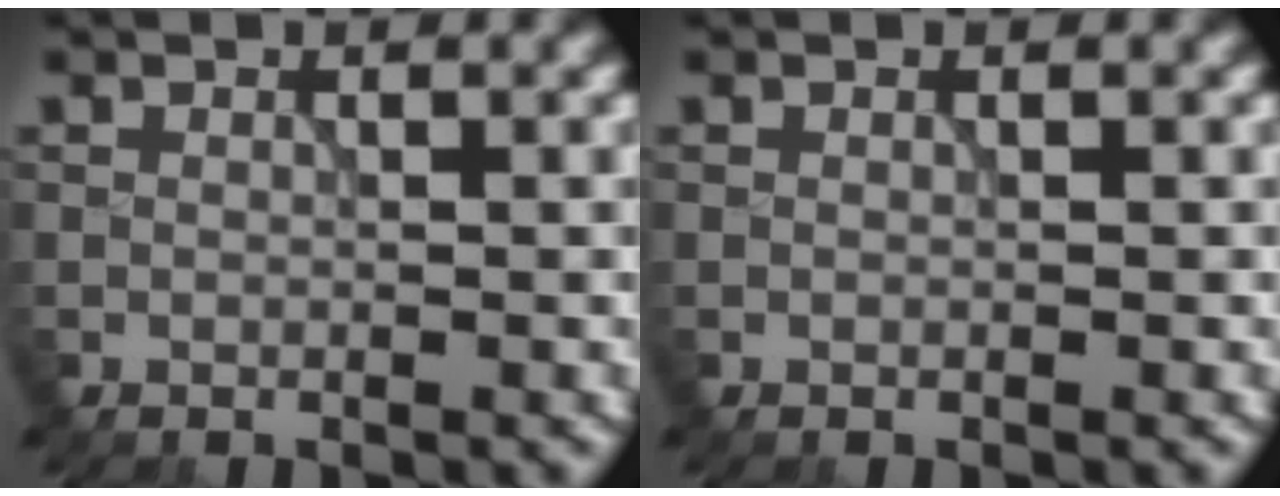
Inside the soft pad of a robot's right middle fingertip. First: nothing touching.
{"total": 0.0}